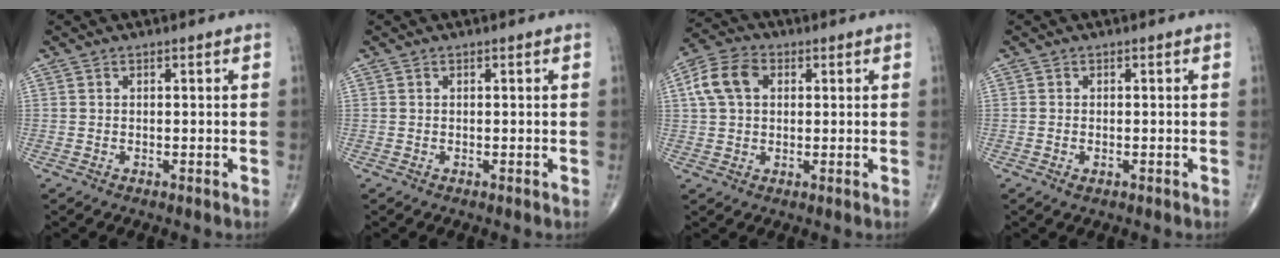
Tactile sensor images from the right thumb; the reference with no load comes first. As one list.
[{"total": 0.0}, {"total": 8.3, "force": [2.1, 5.8, 5.5], "torque": [-0.105, 0.017, 0.033]}, {"total": 1.1, "force": [-0.5, 0.5, 0.8], "torque": [-0.015, 0.000, -0.008]}]